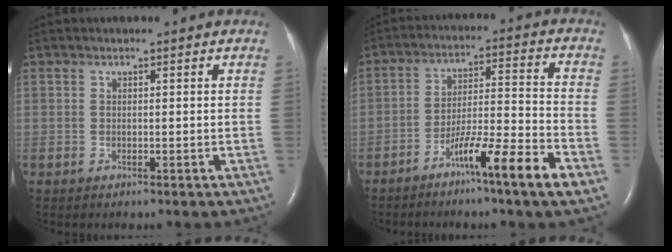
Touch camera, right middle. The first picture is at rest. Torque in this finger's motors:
{"motor_torque": [1.25, -0.90, 0.24, 0.15]}